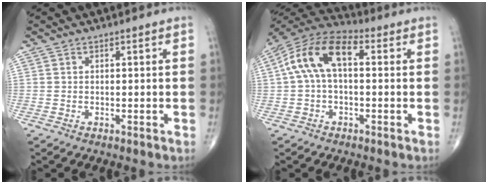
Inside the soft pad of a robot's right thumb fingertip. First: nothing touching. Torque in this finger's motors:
{"motor_torque": [-0.15, 0.48, 0.45, -0.05, 0.42]}